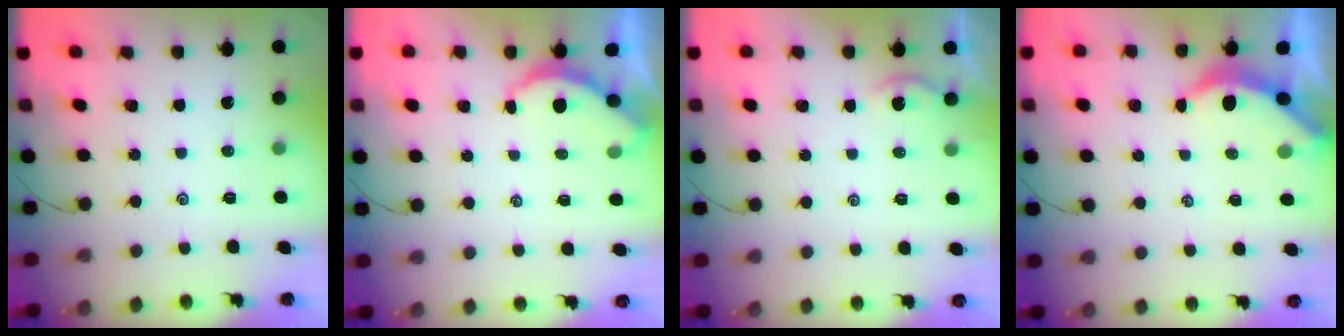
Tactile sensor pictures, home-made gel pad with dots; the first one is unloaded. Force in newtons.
{"total": 2.6, "press": 2.6, "slide": 0.3}
{"total": 1.2, "press": 1.2, "slide": 0.2}
{"total": 3.8, "press": 3.7, "slide": 0.5}